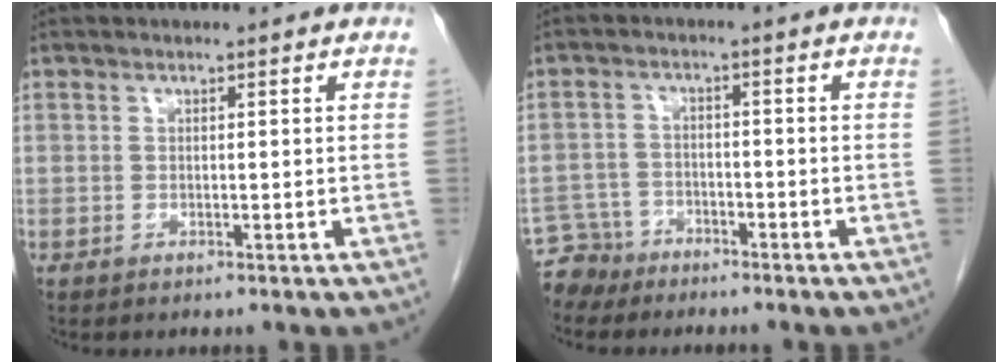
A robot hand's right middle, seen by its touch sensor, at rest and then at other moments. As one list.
[{"total": 4.2, "force": [-3.6, 2.0, -0.9], "torque": [0.015, -0.001, -0.070]}]